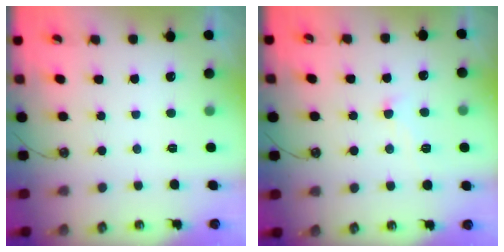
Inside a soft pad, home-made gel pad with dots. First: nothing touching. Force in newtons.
{"total": 0.7, "press": 0.3, "slide": 0.7}